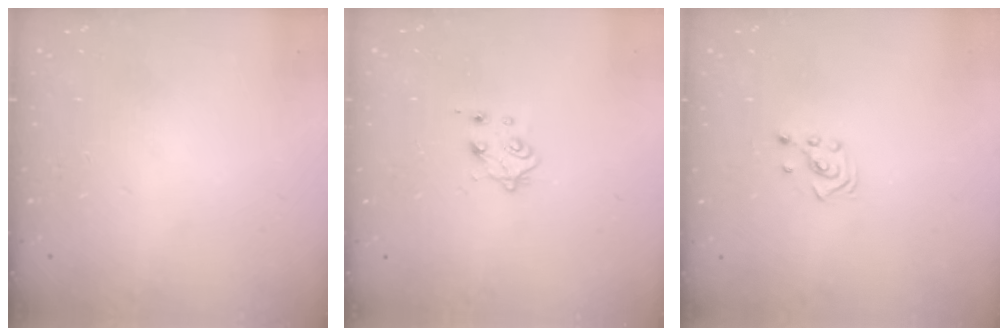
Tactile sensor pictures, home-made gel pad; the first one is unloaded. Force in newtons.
{"total": 6.8, "press": 6.8, "slide": 0.6}
{"total": 2.5, "press": 2.5, "slide": 0.4}